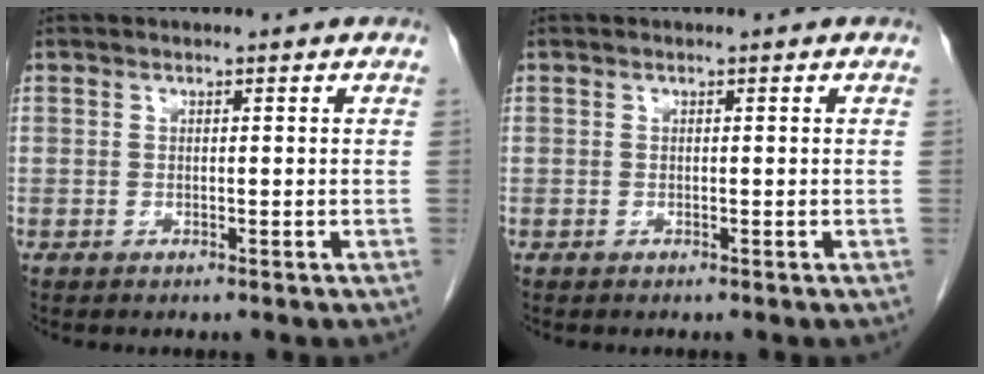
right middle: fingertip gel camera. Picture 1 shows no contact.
{"total": 0.0}